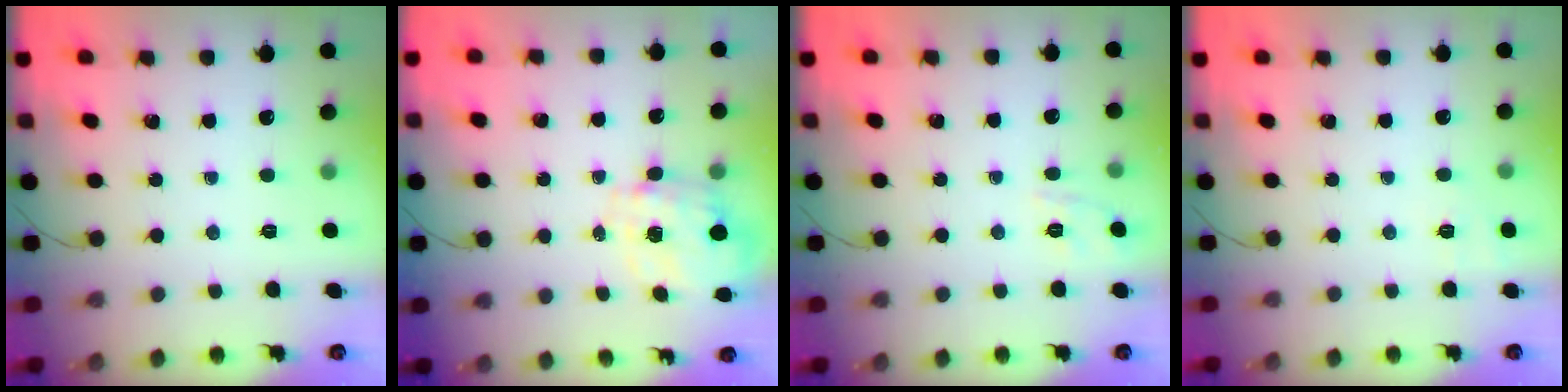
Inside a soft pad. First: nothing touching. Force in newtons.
{"total": 2.8, "press": 2.6, "slide": 1.0}
{"total": 1.9, "press": 0.2, "slide": 1.9}
{"total": 8.5, "press": 8.2, "slide": 2.1}